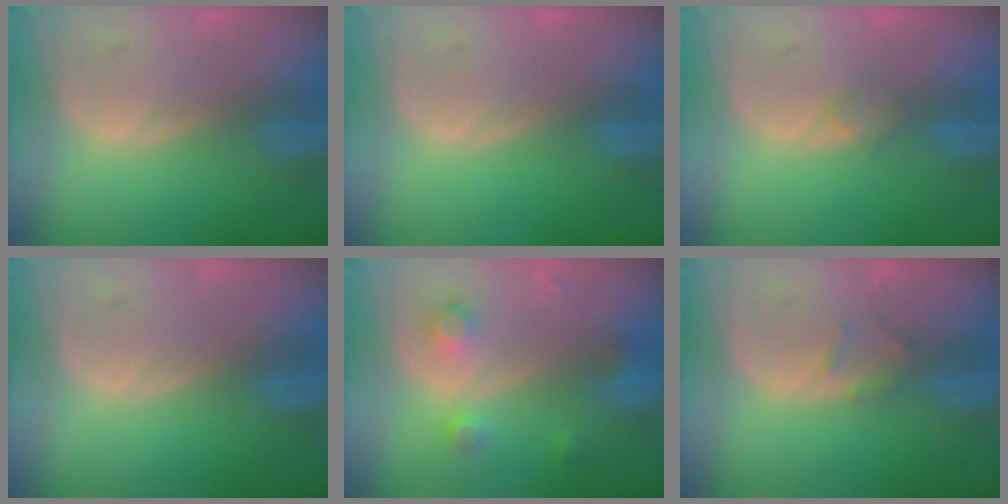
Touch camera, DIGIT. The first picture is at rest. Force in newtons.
{"total": 0.0}
{"total": 1.4, "press": 1.4, "slide": 0.1}
{"total": 0.0}
{"total": 3.8, "press": 3.3, "slide": 1.7}
{"total": 1.3, "press": 1.3, "slide": 0.4}